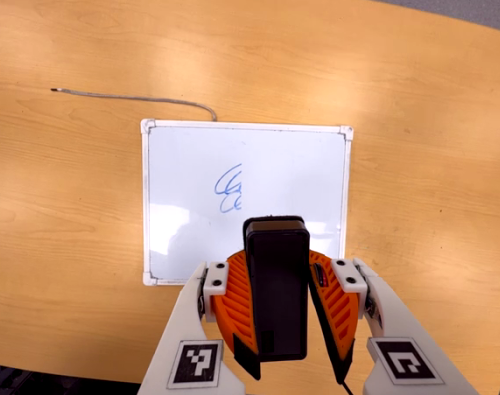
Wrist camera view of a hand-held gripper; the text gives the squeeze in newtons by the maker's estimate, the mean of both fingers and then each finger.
{"total": 8.4, "left": 8.5, "right": 8.3}